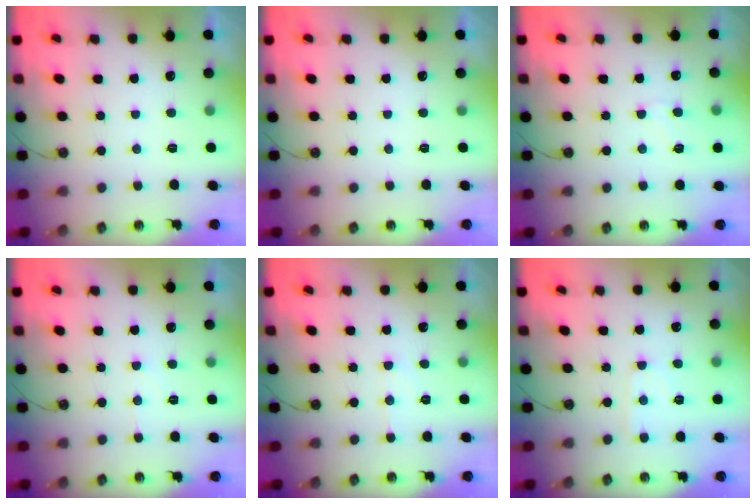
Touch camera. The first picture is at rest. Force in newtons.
{"total": 0.0}
{"total": 5.7, "press": 5.7, "slide": 0.6}
{"total": 5.1, "press": 5.0, "slide": 0.6}
{"total": 5.5, "press": 5.5, "slide": 0.2}
{"total": 6.6, "press": 6.6, "slide": 0.7}